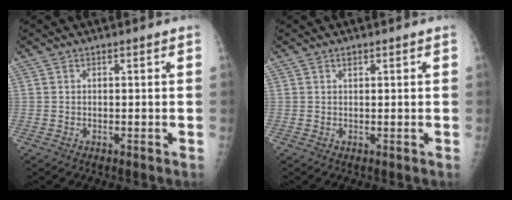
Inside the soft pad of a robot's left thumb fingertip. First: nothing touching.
{"total": 0.7, "force": [0.4, 0.4, 0.3], "torque": [-0.003, -0.003, 0.006]}